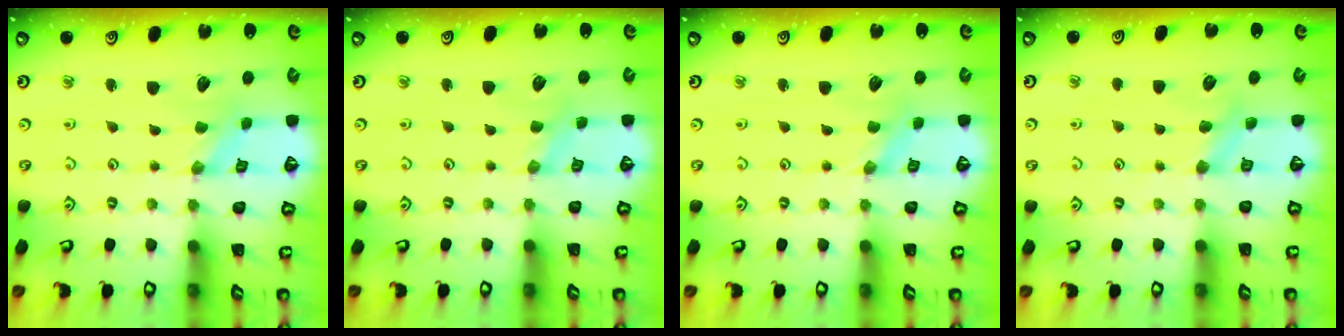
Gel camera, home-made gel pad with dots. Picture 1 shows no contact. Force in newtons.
{"total": 2.2, "press": 2.1, "slide": 0.5}
{"total": 0.0}
{"total": 4.8, "press": 4.7, "slide": 0.7}